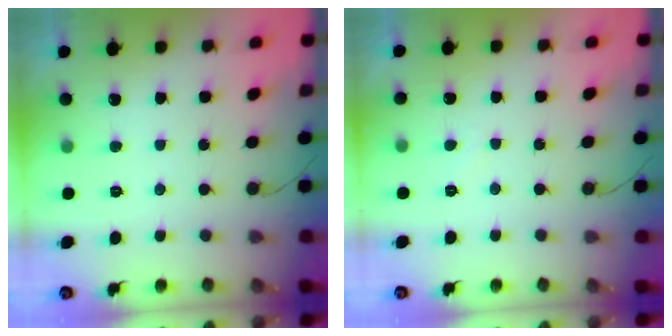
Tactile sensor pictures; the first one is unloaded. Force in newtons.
{"total": 1.6, "press": 1.5, "slide": 0.4}